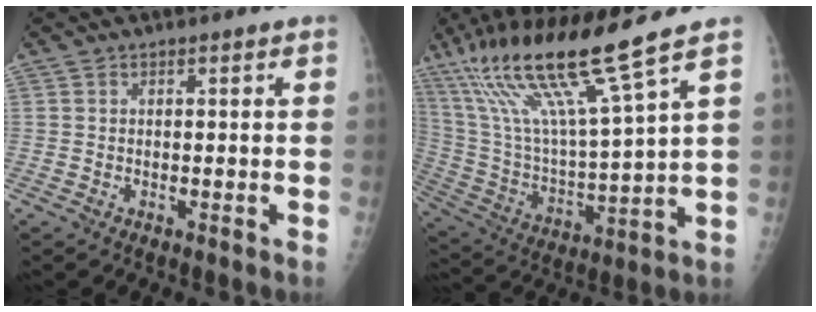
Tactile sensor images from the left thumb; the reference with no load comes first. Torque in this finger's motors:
{"motor_torque": [0.53, 0.24, 1.29, -1.48, 0.50]}